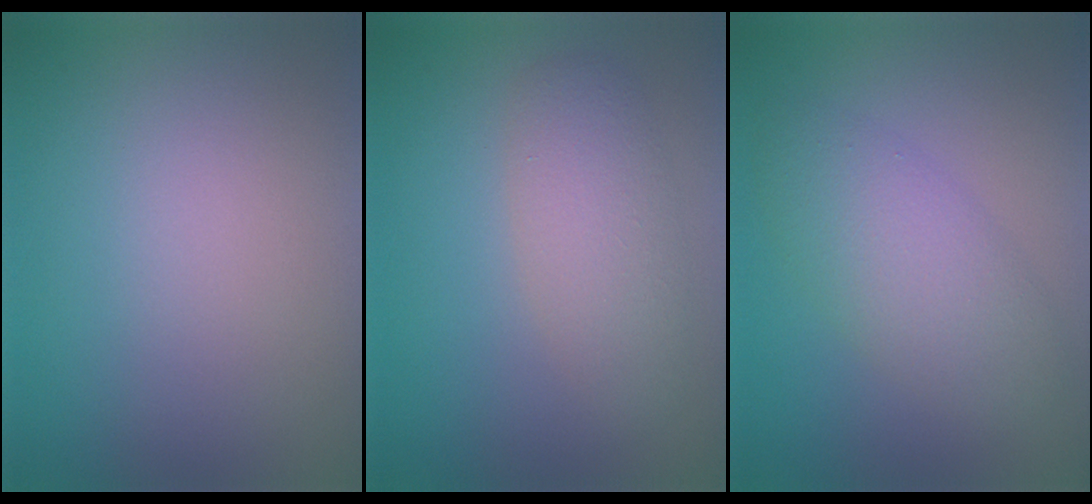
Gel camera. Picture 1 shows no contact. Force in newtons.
{"total": 3.2, "press": 3.2, "slide": 0.1}
{"total": 4.4, "press": 4.4, "slide": 0.1}